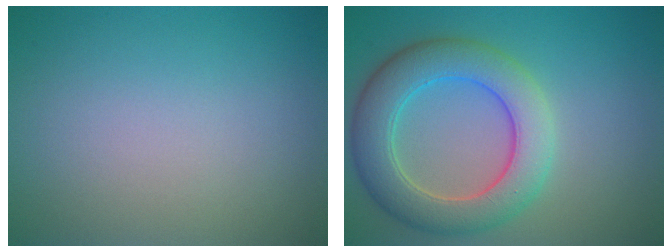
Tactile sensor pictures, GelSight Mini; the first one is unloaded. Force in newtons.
{"total": 6.8, "press": 6.8, "slide": 0.3}